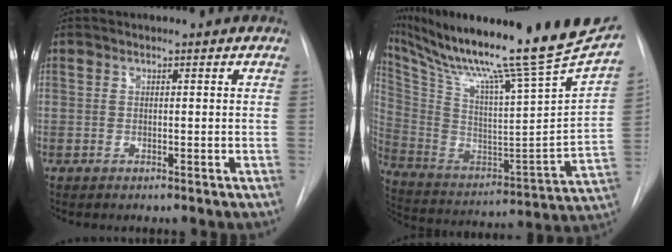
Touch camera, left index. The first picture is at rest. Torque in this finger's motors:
{"motor_torque": [0.89, -1.25, 0.19, 0.14]}